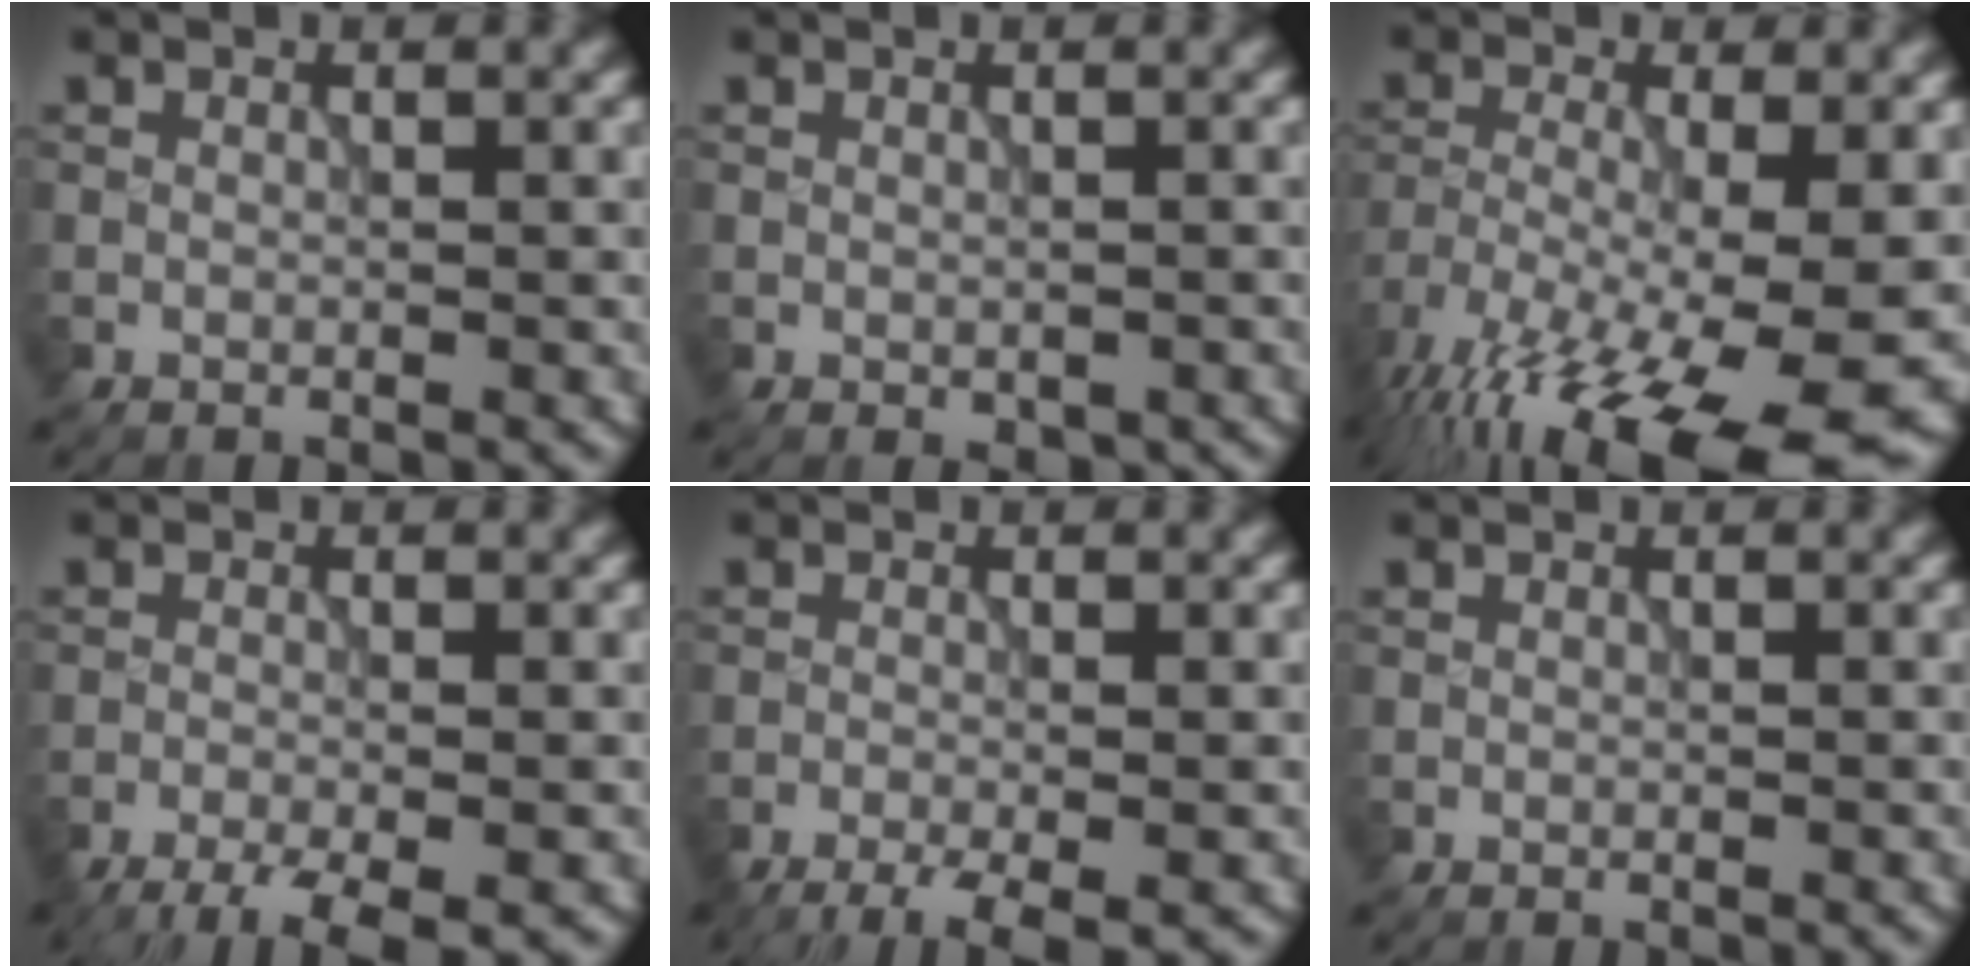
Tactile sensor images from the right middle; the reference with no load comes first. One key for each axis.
{"total": 1.1, "fx": -0.4, "fy": 0.7, "fz": 0.7, "tx": -0.011, "ty": -0.009, "tz": -0.001}
{"total": 16.1, "fx": -9.3, "fy": 5.1, "fz": 12.1, "tx": -0.231, "ty": -0.032, "tz": -0.140}
{"total": 4.7, "fx": -3.2, "fy": 1.1, "fz": 3.3, "tx": -0.053, "ty": -0.012, "tz": -0.059}
{"total": 3.9, "fx": -2.5, "fy": 0.9, "fz": 2.9, "tx": -0.046, "ty": -0.005, "tz": -0.045}
{"total": 0.0}